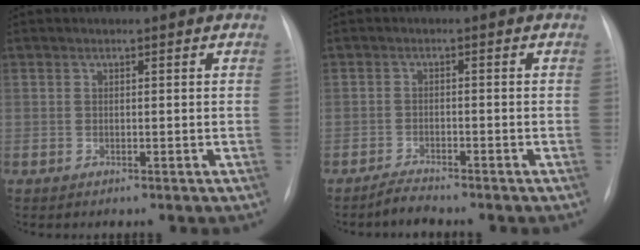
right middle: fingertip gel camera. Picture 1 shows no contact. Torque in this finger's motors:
{"motor_torque": [0.16, -0.12, 0.02, 0.02]}